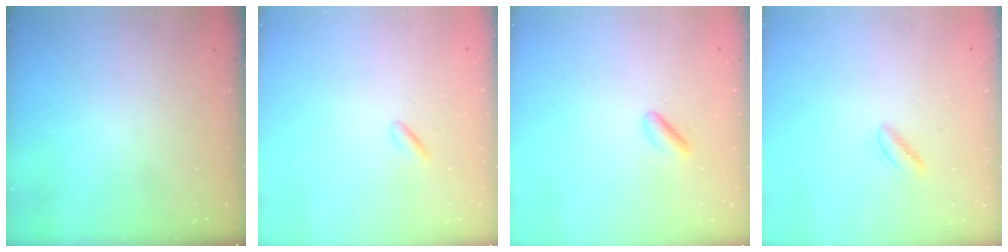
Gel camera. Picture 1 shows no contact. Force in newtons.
{"total": 0.5, "press": 0.4, "slide": 0.4}
{"total": 2.0, "press": 1.8, "slide": 0.9}
{"total": 2.3, "press": 2.1, "slide": 0.9}